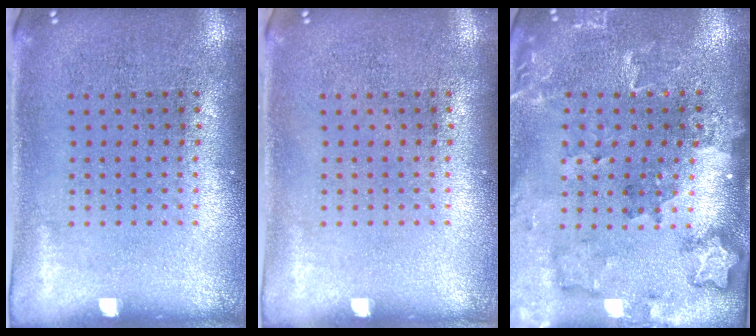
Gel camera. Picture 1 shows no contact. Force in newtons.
{"total": 0.0}
{"total": 1.8, "press": 1.8, "slide": 0.0}